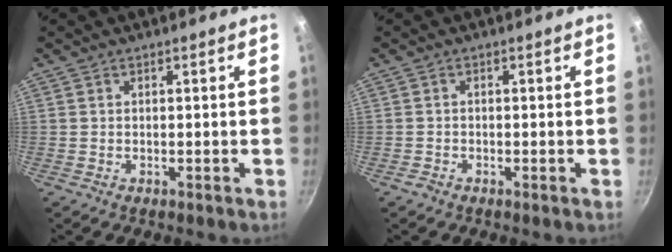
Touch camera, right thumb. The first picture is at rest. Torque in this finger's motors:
{"motor_torque": [0.39, -0.03, 0.11, -0.45, 0.02]}